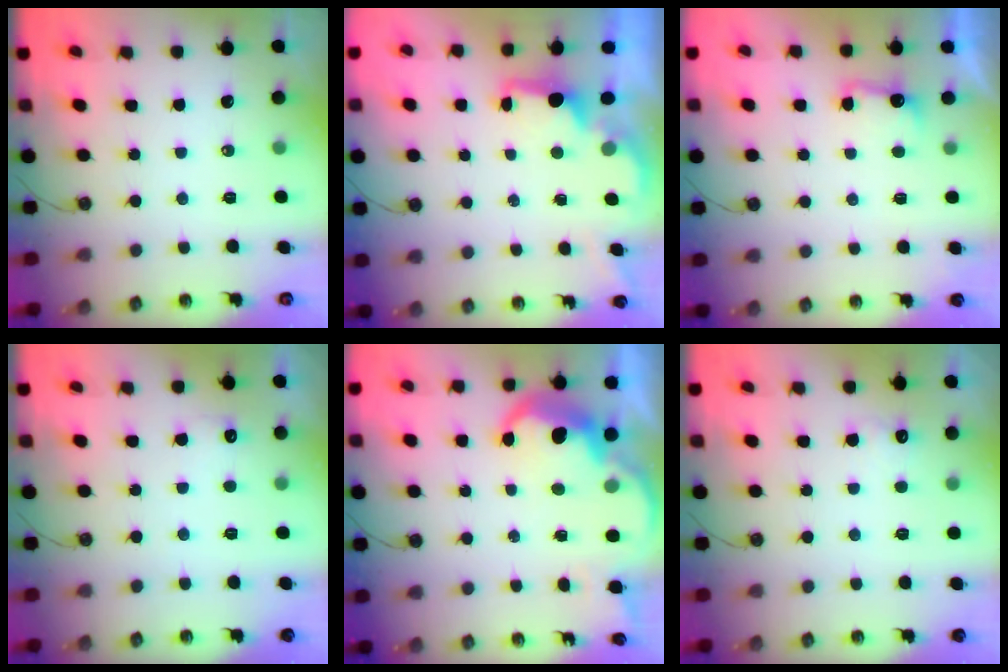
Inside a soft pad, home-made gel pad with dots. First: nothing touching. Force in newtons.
{"total": 1.6, "press": 1.4, "slide": 0.7}
{"total": 3.1, "press": 3.0, "slide": 1.0}
{"total": 5.9, "press": 5.7, "slide": 1.3}
{"total": 8.8, "press": 8.7, "slide": 0.6}
{"total": 5.5, "press": 5.4, "slide": 1.1}